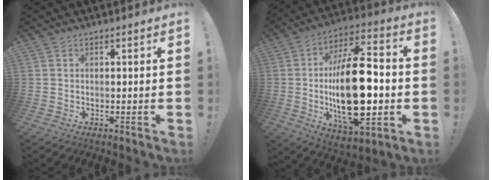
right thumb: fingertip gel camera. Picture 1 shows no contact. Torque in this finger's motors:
{"motor_torque": [1.22, 2.17, 2.77, 0.00, 0.89]}